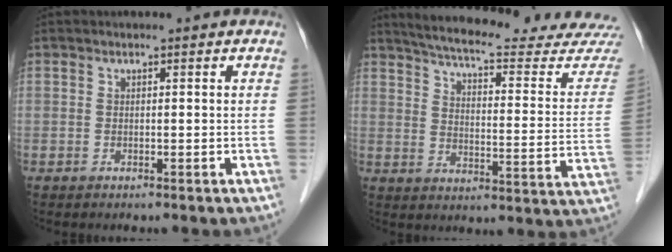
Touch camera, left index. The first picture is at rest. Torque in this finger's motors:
{"motor_torque": [0.93, -1.21, 0.17, 0.03]}